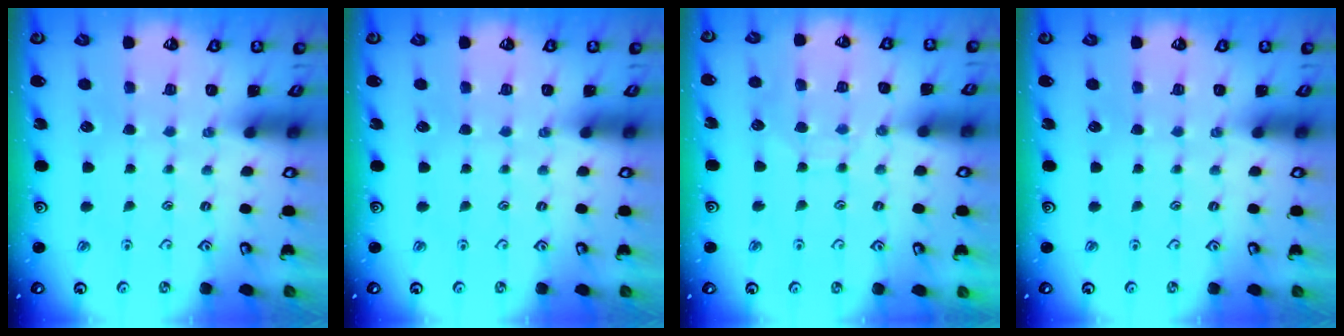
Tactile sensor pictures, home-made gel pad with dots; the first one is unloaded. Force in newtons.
{"total": 0.0}
{"total": 7.7, "press": 7.6, "slide": 0.6}
{"total": 0.0}